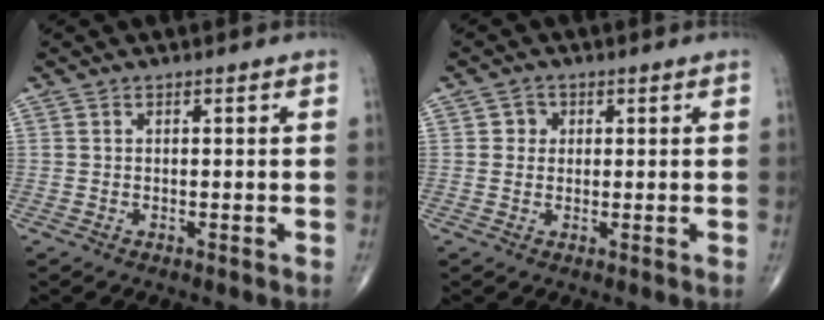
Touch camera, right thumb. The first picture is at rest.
{"total": 2.0, "force": [0.3, 1.9, 0.6], "torque": [0.006, 0.004, -0.001]}